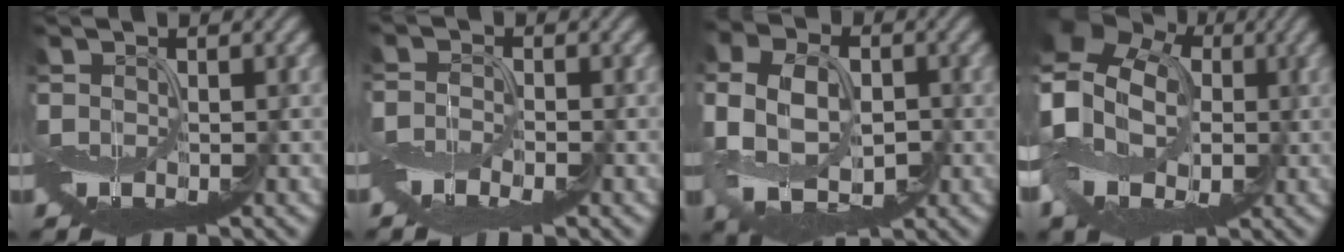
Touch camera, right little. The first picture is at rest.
{"total": 2.1, "force": [-1.6, 0.7, 1.1], "torque": [-0.027, -0.003, -0.038]}
{"total": 7.5, "force": [-1.0, 5.5, 5.0], "torque": [-0.123, -0.002, -0.018]}
{"total": 16.5, "force": [1.1, 13.3, 9.7], "torque": [-0.229, 0.012, -0.016]}